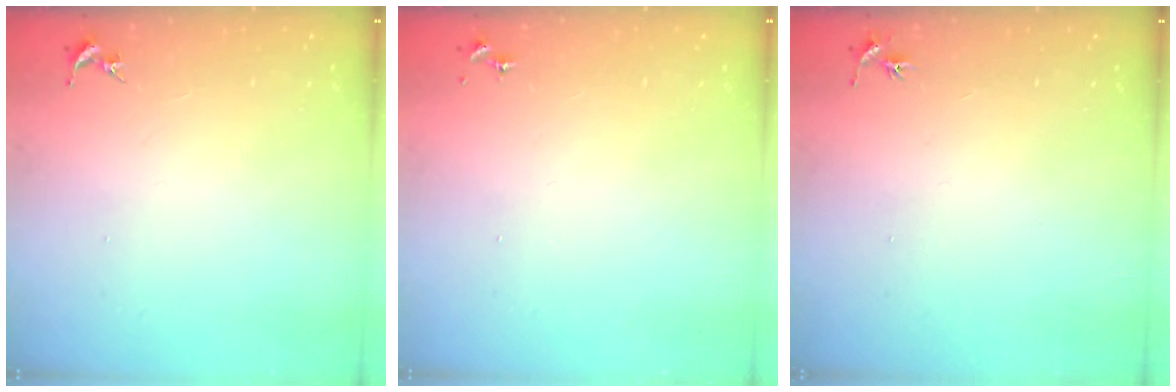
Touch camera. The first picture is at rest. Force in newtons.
{"total": 0.0}
{"total": 3.0, "press": 3.0, "slide": 0.3}